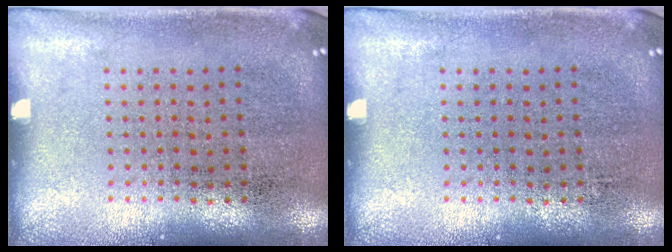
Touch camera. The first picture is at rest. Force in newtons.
{"total": 0.0}